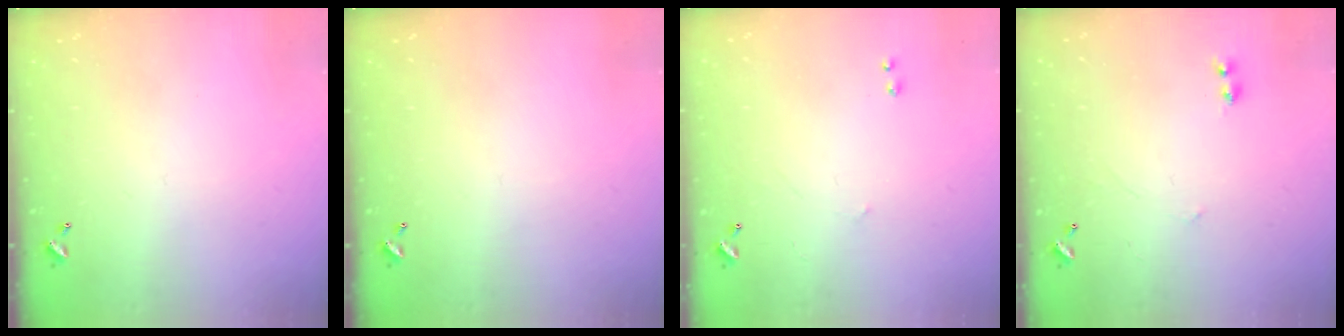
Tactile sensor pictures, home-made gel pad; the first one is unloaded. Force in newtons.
{"total": 0.0}
{"total": 2.5, "press": 2.4, "slide": 0.4}
{"total": 2.3, "press": 2.3, "slide": 0.3}